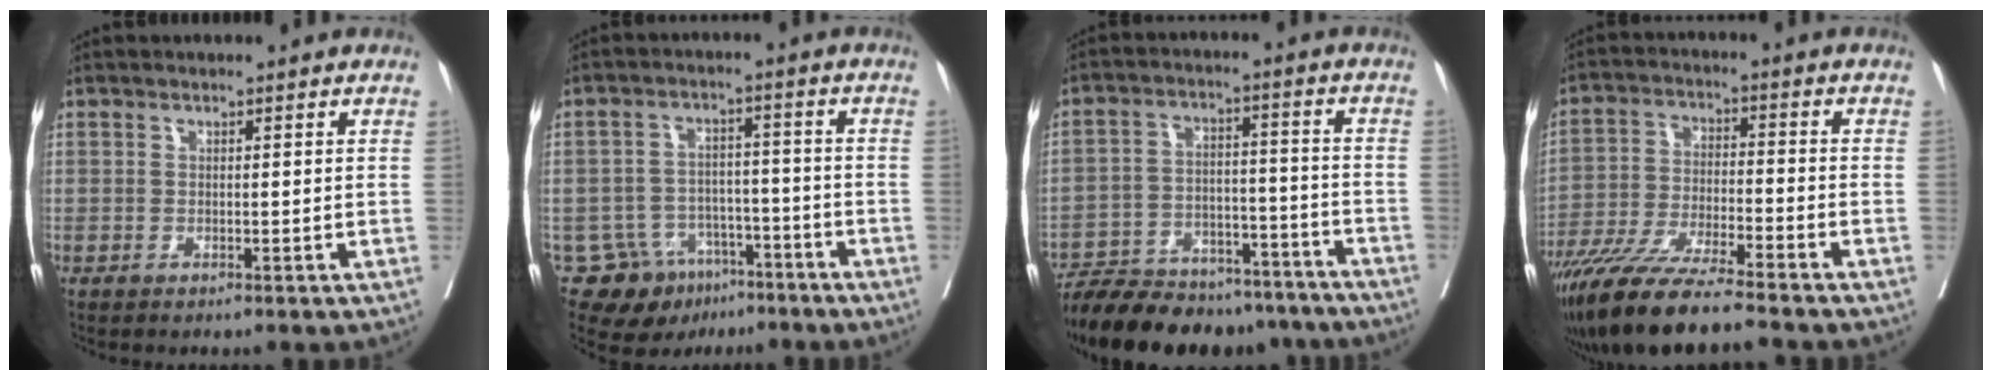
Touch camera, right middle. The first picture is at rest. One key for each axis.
{"total": 8.4, "fx": -5.3, "fy": 6.2, "fz": 1.8, "tx": -0.027, "ty": 0.019, "tz": -0.075}
{"total": 21.6, "fx": -19.1, "fy": 6.4, "fz": 7.9, "tx": -0.152, "ty": -0.003, "tz": -0.278}
{"total": 12.5, "fx": -10.4, "fy": 0.1, "fz": 7.0, "tx": -0.127, "ty": -0.032, "tz": -0.183}